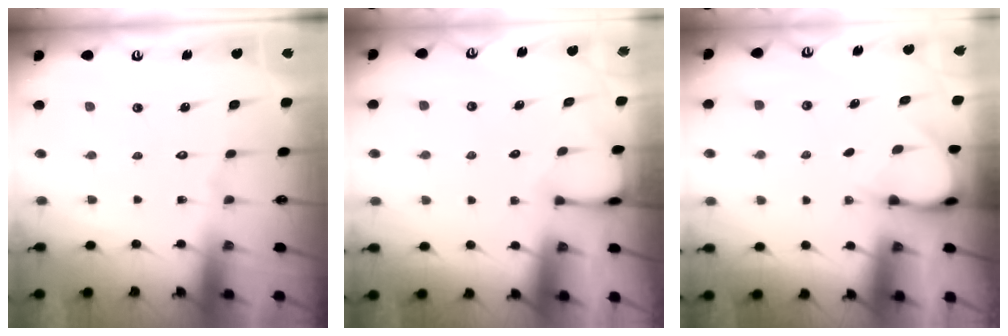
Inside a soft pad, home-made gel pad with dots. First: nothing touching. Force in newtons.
{"total": 2.3, "press": 2.3, "slide": 0.4}
{"total": 3.9, "press": 3.9, "slide": 0.3}